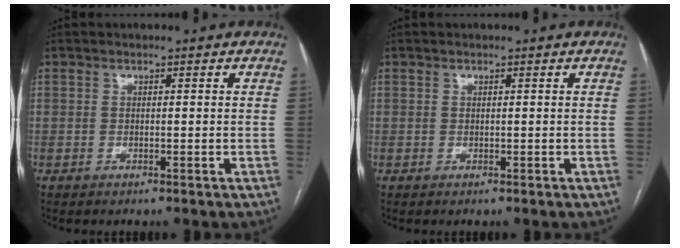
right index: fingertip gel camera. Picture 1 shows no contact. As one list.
[{"total": 0.0}]